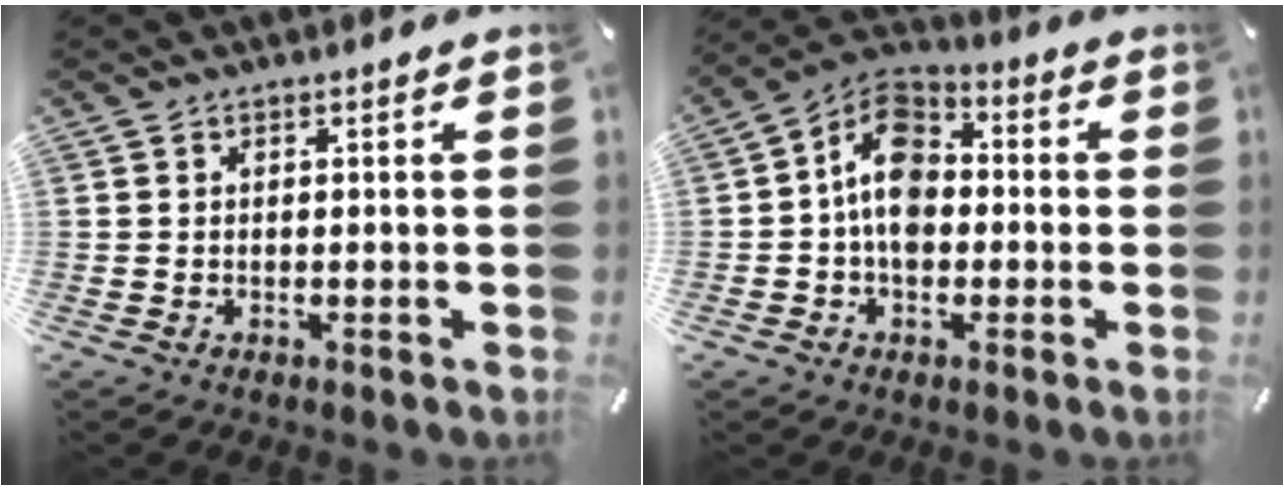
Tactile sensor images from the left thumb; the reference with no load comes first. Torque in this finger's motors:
{"motor_torque": [1.41, 2.17, 1.06, -0.42, 0.46]}